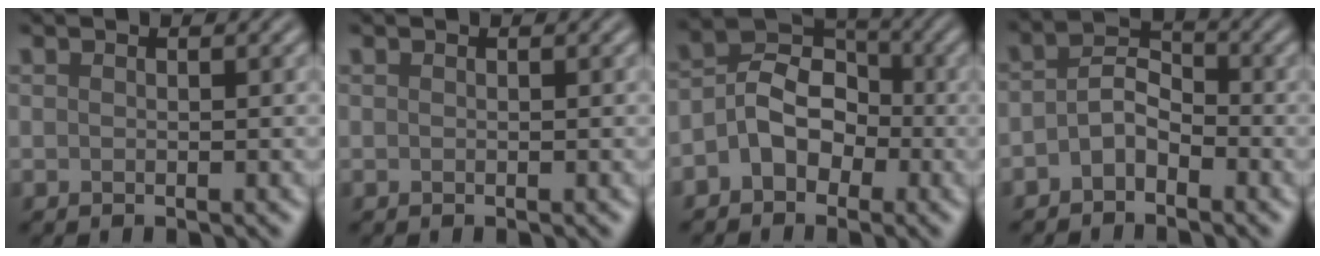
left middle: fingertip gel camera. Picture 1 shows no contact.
{"total": 0.0}
{"total": 3.9, "force": [-1.4, 3.0, 2.2], "torque": [-0.029, 0.013, -0.032]}
{"total": 2.4, "force": [-1.3, 1.3, 1.5], "torque": [-0.030, 0.015, -0.029]}